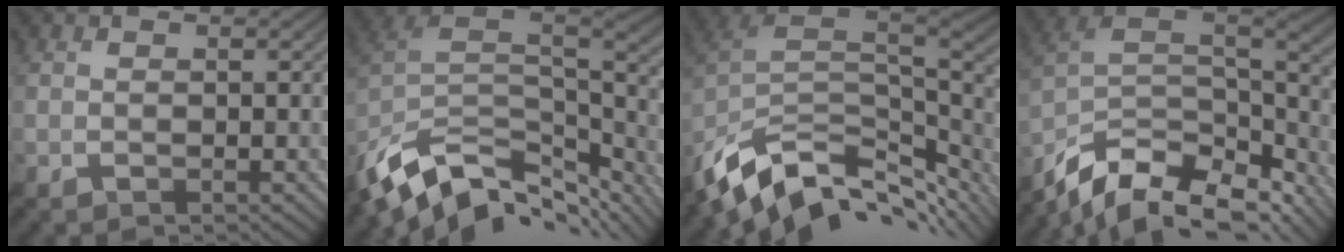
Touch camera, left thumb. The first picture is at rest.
{"total": 13.7, "force": [-8.1, 6.8, 8.7], "torque": [-0.214, -0.014, -0.133]}
{"total": 13.1, "force": [-7.0, 6.8, 8.8], "torque": [-0.212, -0.018, -0.121]}
{"total": 15.0, "force": [-10.3, 6.9, 8.5], "torque": [-0.215, -0.019, -0.164]}